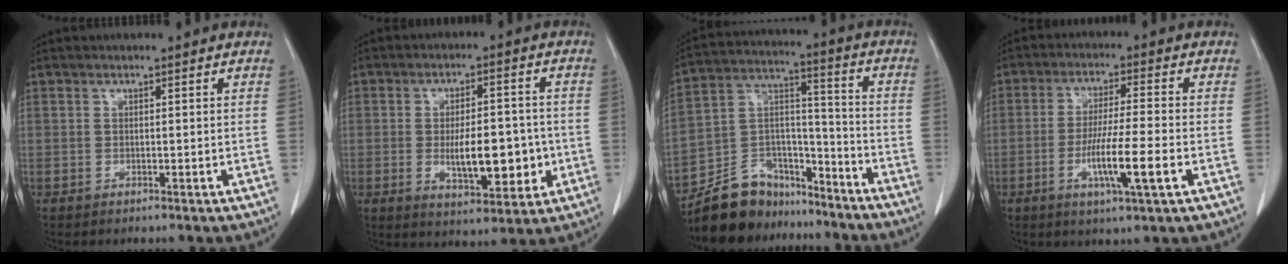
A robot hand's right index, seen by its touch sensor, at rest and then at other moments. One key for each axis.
{"total": 10.3, "fx": -1.6, "fy": 3.9, "fz": 9.4, "tx": -0.150, "ty": 0.000, "tz": -0.017}
{"total": 13.9, "fx": -12.1, "fy": 6.5, "fz": 2.2, "tx": -0.036, "ty": 0.065, "tz": -0.211}
{"total": 9.1, "fx": -3.0, "fy": 0.0, "fz": 8.6, "tx": -0.158, "ty": -0.015, "tz": -0.056}